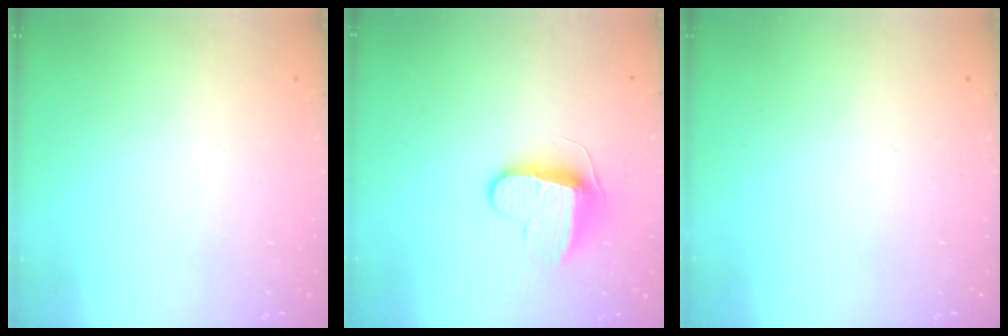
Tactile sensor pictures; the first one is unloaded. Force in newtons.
{"total": 9.6, "press": 9.6, "slide": 0.4}
{"total": 0.0}